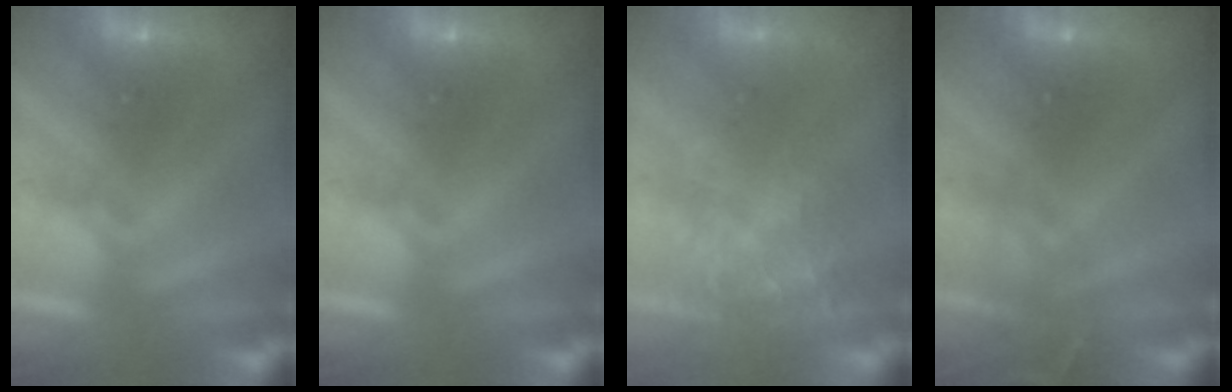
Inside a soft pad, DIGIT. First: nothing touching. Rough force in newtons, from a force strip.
{"total": 0.0}
{"total": 3.7}
{"total": 3.0}